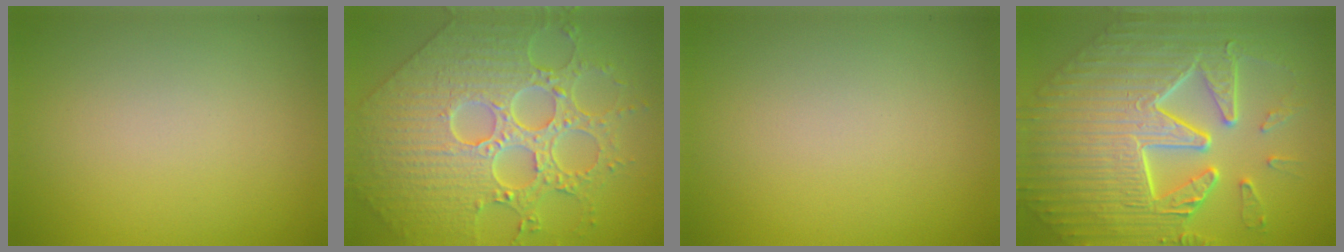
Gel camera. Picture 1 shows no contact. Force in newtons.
{"total": 9.3, "press": 7.0, "slide": 6.2}
{"total": 0.0}
{"total": 11.1, "press": 7.7, "slide": 8.0}